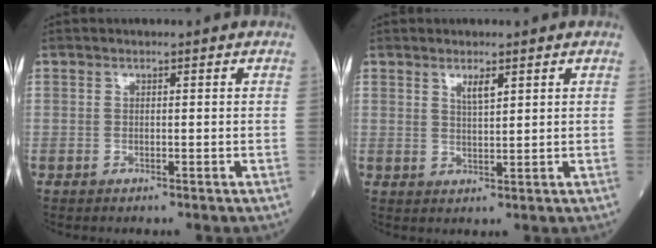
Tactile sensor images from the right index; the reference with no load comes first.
{"total": 2.5, "force": [1.5, 0.4, 1.9], "torque": [-0.039, -0.002, 0.028]}